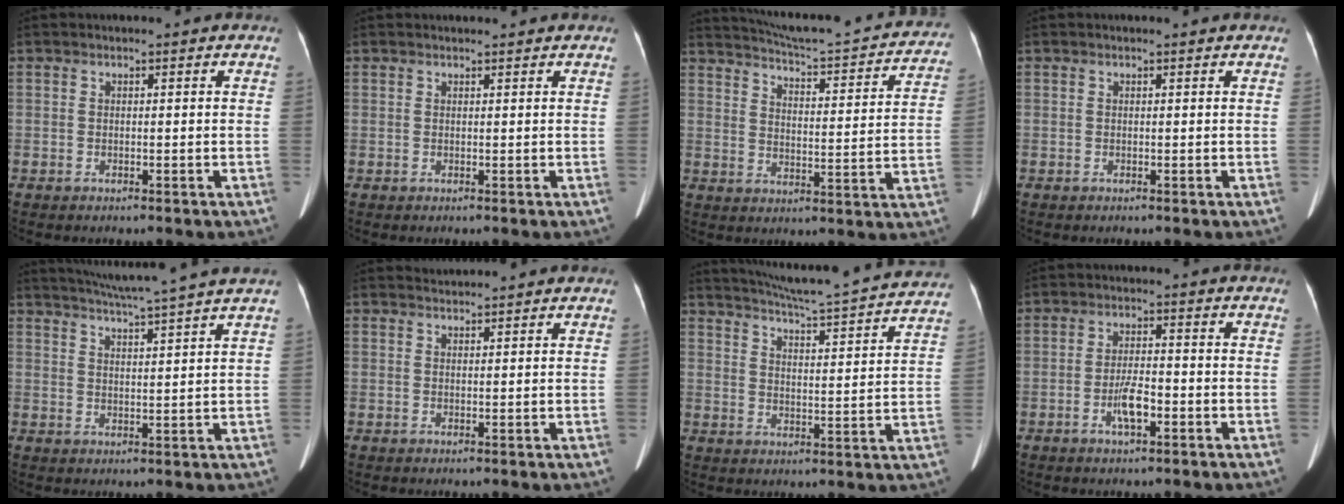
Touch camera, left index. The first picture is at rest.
{"total": 2.2, "force": [2.1, 0.4, 0.5], "torque": [-0.013, 0.017, 0.025]}
{"total": 23.6, "force": [21.8, 2.8, 8.6], "torque": [-0.123, -0.037, 0.270]}
{"total": 0.9, "force": [0.8, 0.0, 0.2], "torque": [-0.009, 0.006, 0.006]}
{"total": 11.0, "force": [9.6, -1.9, 5.0], "torque": [-0.088, 0.002, 0.135]}
{"total": 1.6, "force": [1.5, -0.3, -0.3], "torque": [-0.003, 0.012, 0.033]}
{"total": 21.9, "force": [20.5, 0.1, 7.8], "torque": [-0.128, -0.032, 0.262]}
{"total": 4.2, "force": [-1.9, 1.0, 3.6], "torque": [-0.070, 0.002, -0.034]}